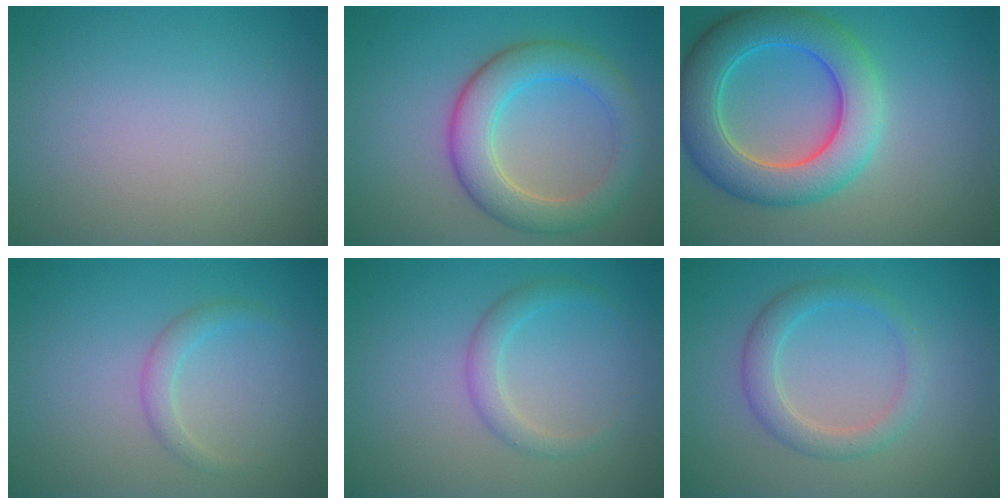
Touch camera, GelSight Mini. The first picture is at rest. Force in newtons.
{"total": 5.7, "press": 5.7, "slide": 0.3}
{"total": 7.9, "press": 7.9, "slide": 0.3}
{"total": 1.5, "press": 1.5, "slide": 0.1}
{"total": 2.0, "press": 2.0, "slide": 0.1}
{"total": 2.9, "press": 2.9, "slide": 0.1}